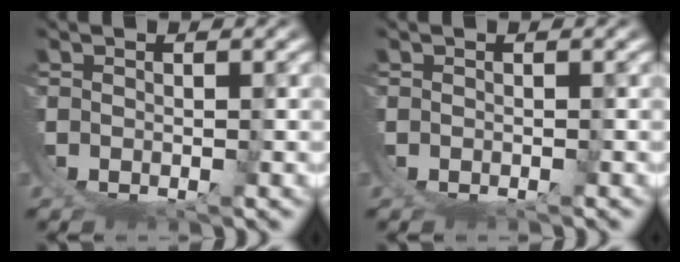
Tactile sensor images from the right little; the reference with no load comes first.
{"total": 0.0}